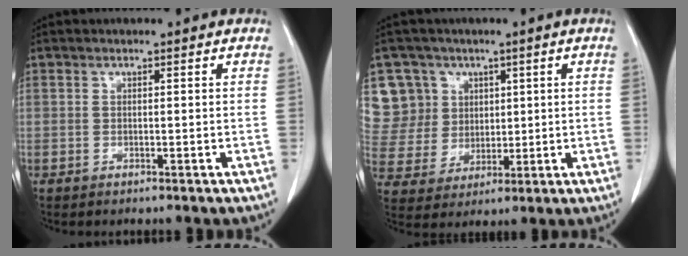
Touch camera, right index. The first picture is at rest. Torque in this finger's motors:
{"motor_torque": [-0.25, 0.38, -0.04, 0.00]}